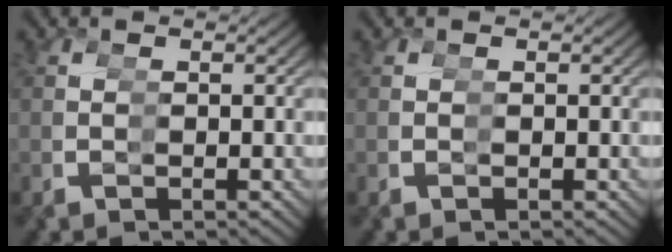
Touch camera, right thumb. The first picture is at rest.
{"total": 0.0}